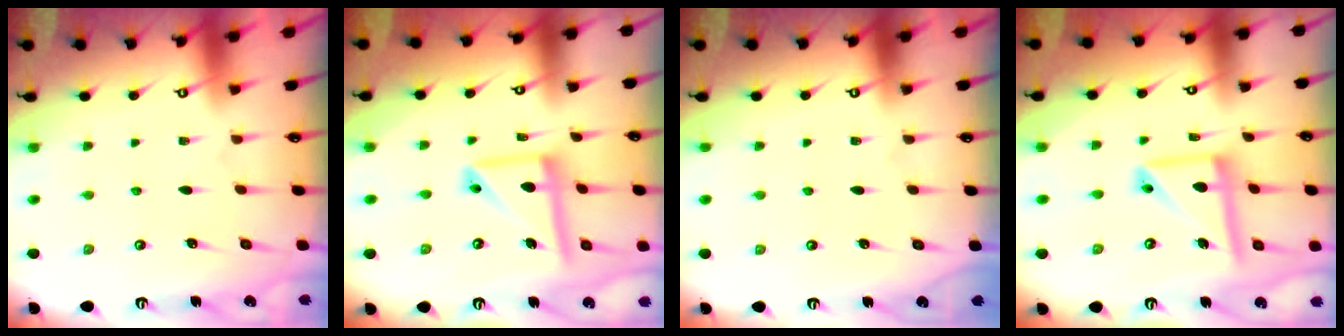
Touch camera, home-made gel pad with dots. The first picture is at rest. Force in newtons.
{"total": 14.2, "press": 14.1, "slide": 1.4}
{"total": 0.0}
{"total": 14.2, "press": 14.1, "slide": 1.4}